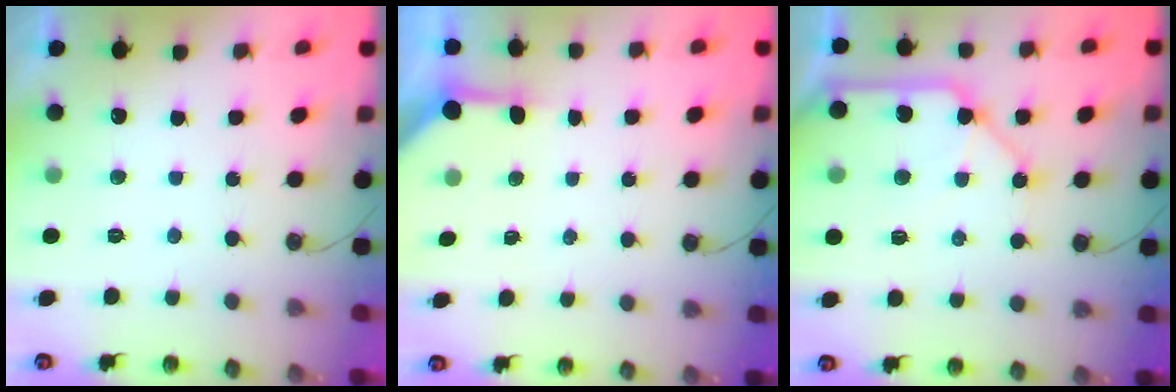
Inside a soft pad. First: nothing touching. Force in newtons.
{"total": 3.6, "press": 3.5, "slide": 0.5}
{"total": 14.3, "press": 14.2, "slide": 1.7}